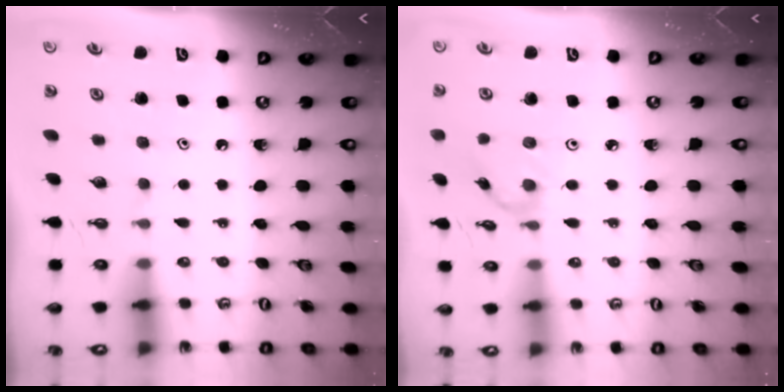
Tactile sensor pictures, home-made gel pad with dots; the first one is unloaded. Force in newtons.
{"total": 0.9, "press": 0.8, "slide": 0.3}